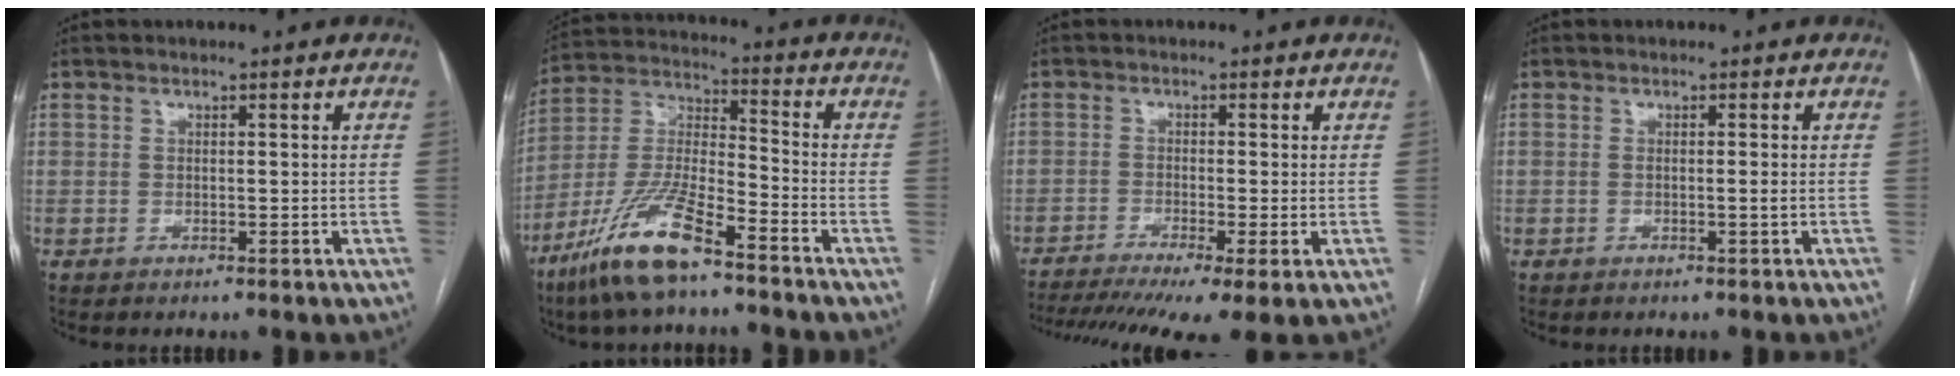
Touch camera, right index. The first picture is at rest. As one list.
[{"total": 14.1, "force": [-9.4, 2.4, 10.1], "torque": [-0.219, -0.018, -0.181]}, {"total": 13.8, "force": [-9.5, 1.6, 9.9], "torque": [-0.165, -0.022, -0.148]}, {"total": 0.8, "force": [-0.2, -0.2, 0.7], "torque": [-0.014, 0.000, -0.003]}]